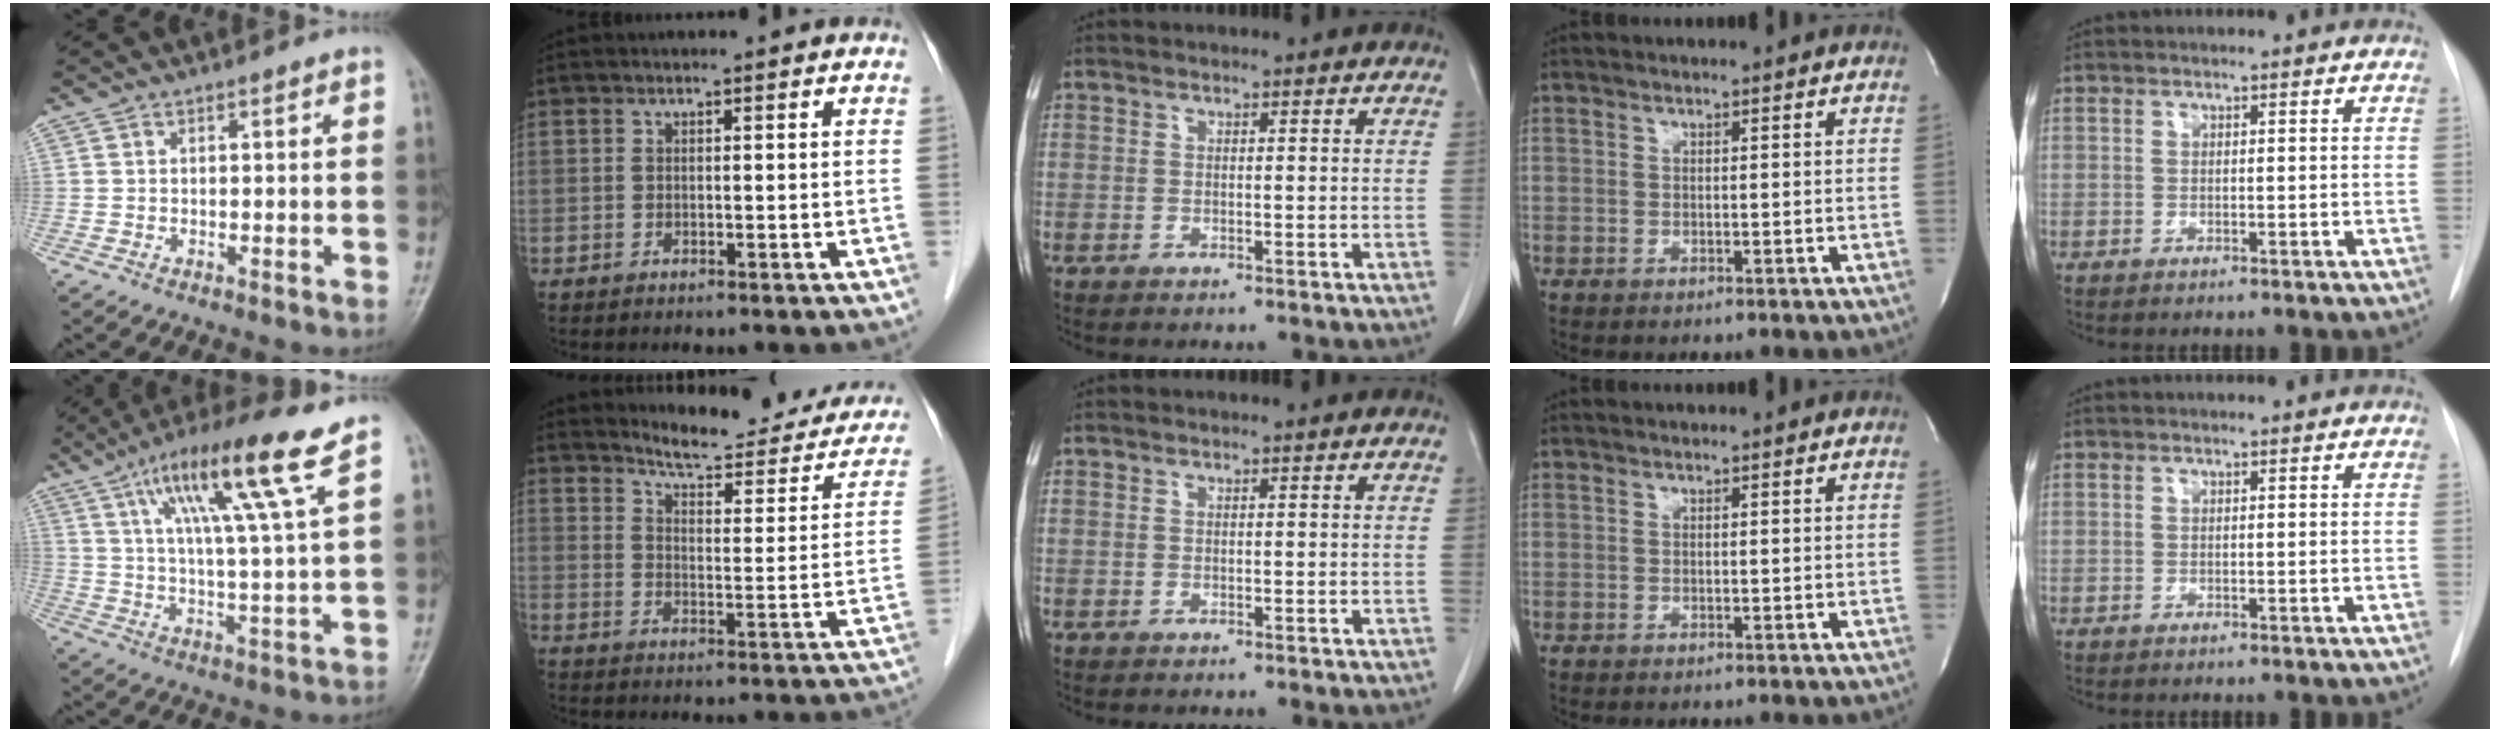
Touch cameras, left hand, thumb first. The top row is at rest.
{"thumb": {"total": 15.8, "force": [8.3, 0.6, 13.4], "torque": [-0.233, -0.022, 0.140]}, "index": {"total": 17.7, "force": [16.3, 3.8, 5.7], "torque": [-0.056, -0.051, 0.190]}}